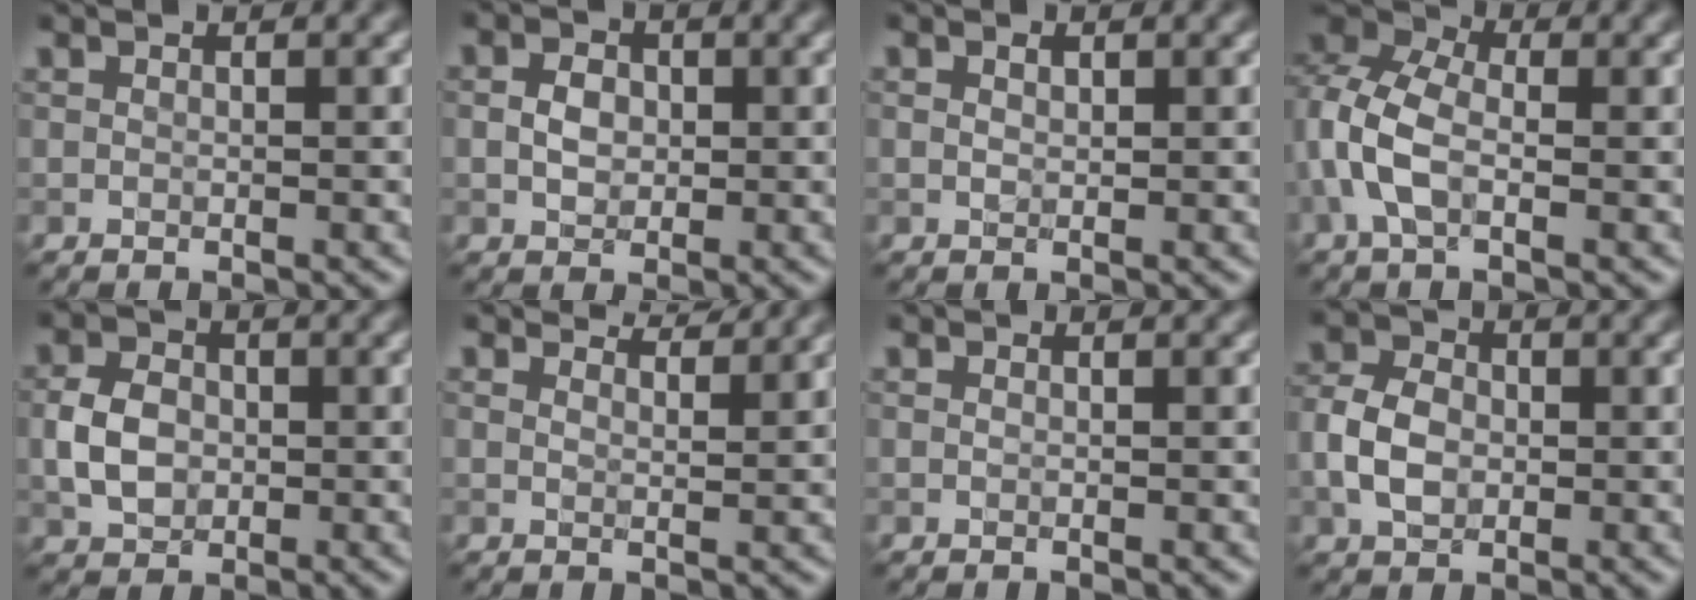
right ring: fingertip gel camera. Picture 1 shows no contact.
{"total": 2.3, "force": [0.1, 1.8, 1.5], "torque": [-0.028, 0.003, -0.003]}
{"total": 0.9, "force": [0.3, 0.6, 0.6], "torque": [-0.012, -0.001, 0.007]}
{"total": 5.7, "force": [-1.0, 3.5, 4.4], "torque": [-0.106, 0.008, -0.032]}
{"total": 3.8, "force": [-0.4, 2.9, 2.4], "torque": [-0.047, 0.003, -0.012]}
{"total": 2.9, "force": [2.8, 0.4, 0.8], "torque": [-0.015, -0.006, 0.037]}
{"total": 0.0}
{"total": 4.5, "force": [-0.6, 3.3, 3.0], "torque": [-0.065, 0.005, -0.018]}